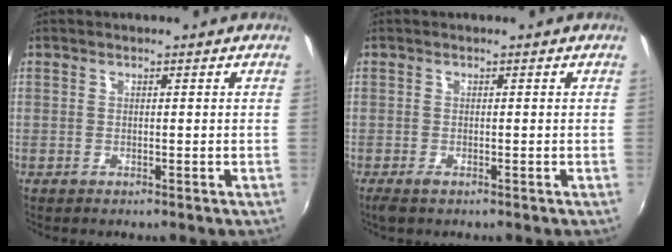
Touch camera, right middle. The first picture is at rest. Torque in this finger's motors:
{"motor_torque": [0.40, -0.36, 0.10, 0.03]}